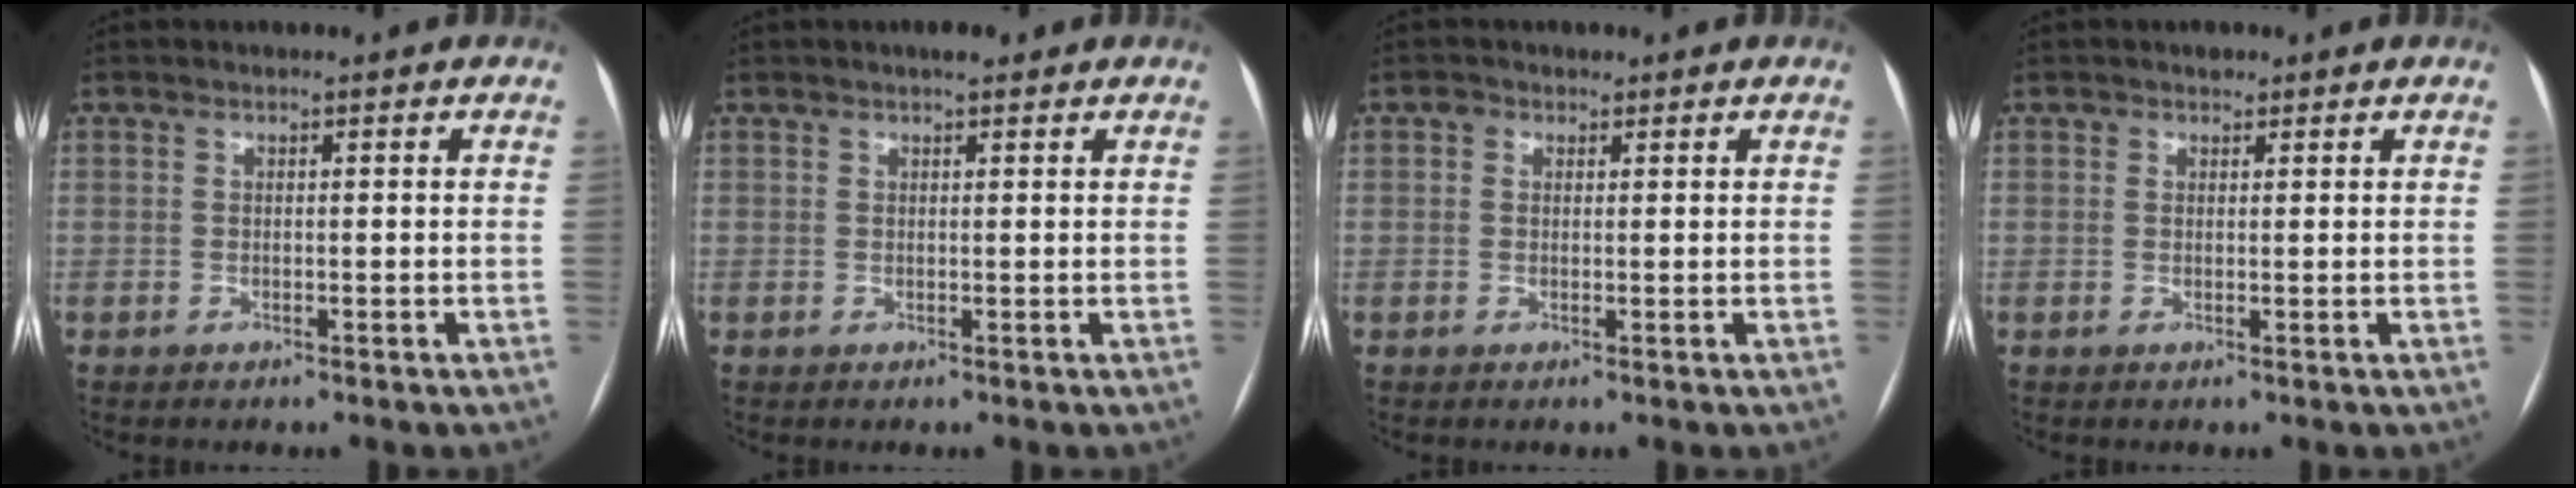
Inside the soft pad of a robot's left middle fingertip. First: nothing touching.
{"total": 1.9, "force": [1.4, 0.5, 1.2], "torque": [-0.020, 0.008, 0.019]}
{"total": 1.2, "force": [0.6, 1.0, 0.2], "torque": [0.000, 0.005, 0.005]}
{"total": 1.0, "force": [0.7, 0.7, 0.2], "torque": [-0.001, 0.000, 0.007]}